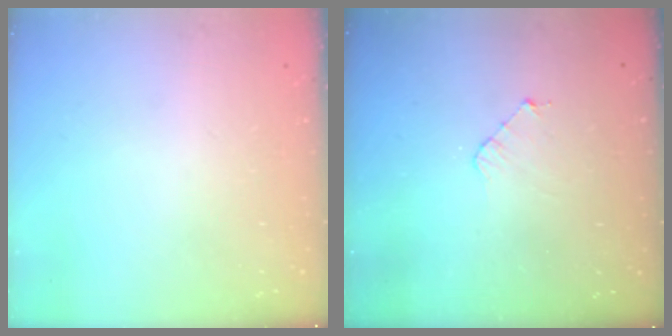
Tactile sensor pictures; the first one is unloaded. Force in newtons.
{"total": 3.7, "press": 3.6, "slide": 0.3}